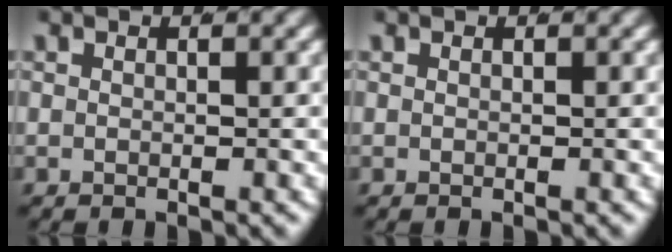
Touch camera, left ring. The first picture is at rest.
{"total": 0.0}